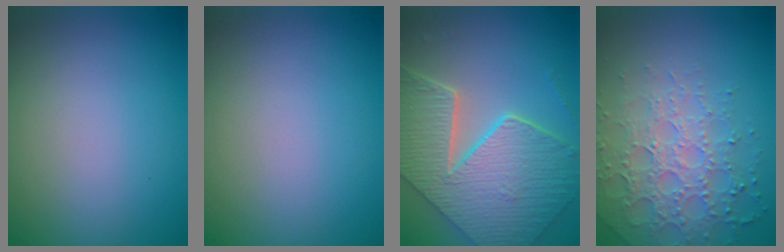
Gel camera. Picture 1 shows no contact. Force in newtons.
{"total": 0.0}
{"total": 9.7, "press": 6.8, "slide": 7.0}
{"total": 4.3, "press": 4.2, "slide": 0.9}